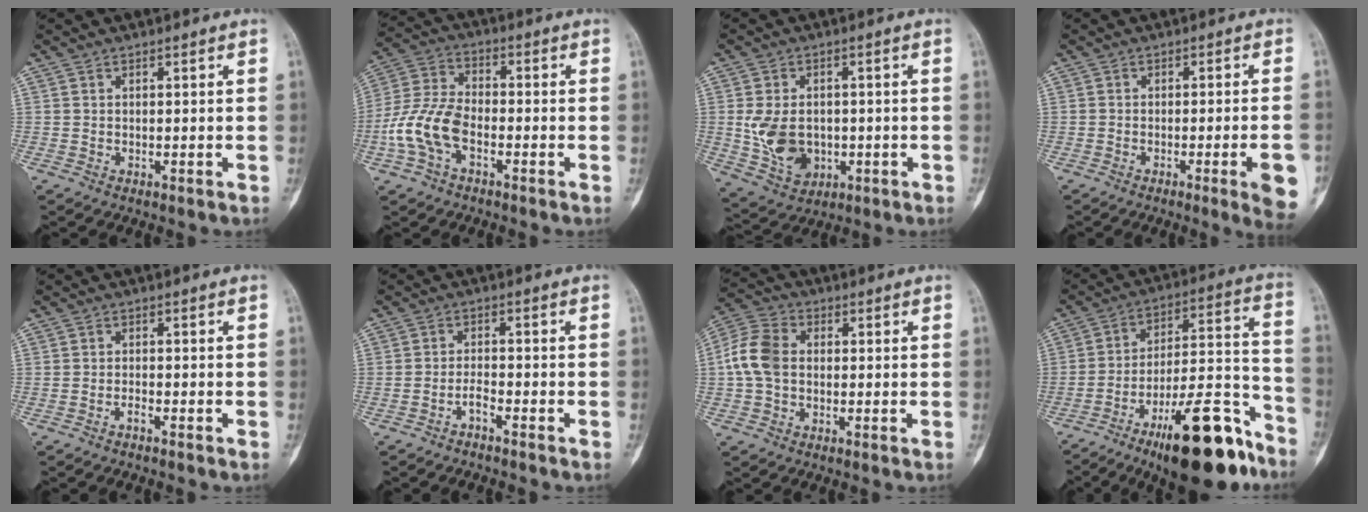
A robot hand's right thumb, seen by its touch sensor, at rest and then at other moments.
{"total": 10.9, "force": [-3.8, 6.2, 8.1], "torque": [-0.176, 0.030, -0.079]}
{"total": 9.8, "force": [-0.7, 7.3, 6.6], "torque": [-0.105, 0.000, 0.007]}
{"total": 7.7, "force": [-2.9, 0.5, 7.1], "torque": [-0.089, 0.001, -0.038]}
{"total": 0.9, "force": [-0.9, -0.1, 0.2], "torque": [-0.007, 0.007, -0.021]}
{"total": 1.9, "force": [-1.7, 0.1, 0.8], "torque": [-0.020, 0.017, -0.038]}
{"total": 8.5, "force": [0.0, 6.2, 5.8], "torque": [-0.120, 0.024, -0.009]}
{"total": 22.9, "force": [-14.8, 6.7, 16.2], "torque": [-0.202, 0.096, -0.234]}